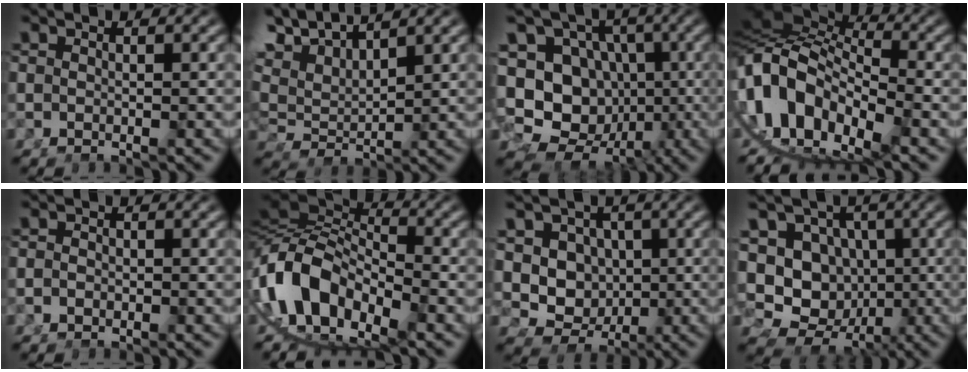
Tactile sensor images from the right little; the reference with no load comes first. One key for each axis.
{"total": 7.1, "fx": 4.4, "fy": 3.5, "fz": 4.4, "tx": -0.094, "ty": 0.006, "tz": 0.075}
{"total": 18.9, "fx": -4.2, "fy": 16.4, "fz": 8.4, "tx": -0.196, "ty": -0.092, "tz": -0.054}
{"total": 18.1, "fx": -1.2, "fy": 14.8, "fz": 10.5, "tx": -0.238, "ty": -0.045, "tz": -0.024}
{"total": 0.8, "fx": -0.8, "fy": 0.2, "fz": 0.2, "tx": -0.008, "ty": -0.009, "tz": -0.011}
{"total": 16.4, "fx": -2.5, "fy": 13.0, "fz": 9.8, "tx": -0.231, "ty": -0.053, "tz": -0.033}
{"total": 10.6, "fx": -0.1, "fy": 9.5, "fz": 4.7, "tx": -0.115, "ty": -0.045, "tz": 0.007}
{"total": 15.2, "fx": -2.1, "fy": 13.4, "fz": 7.0, "tx": -0.156, "ty": -0.069, "tz": -0.024}